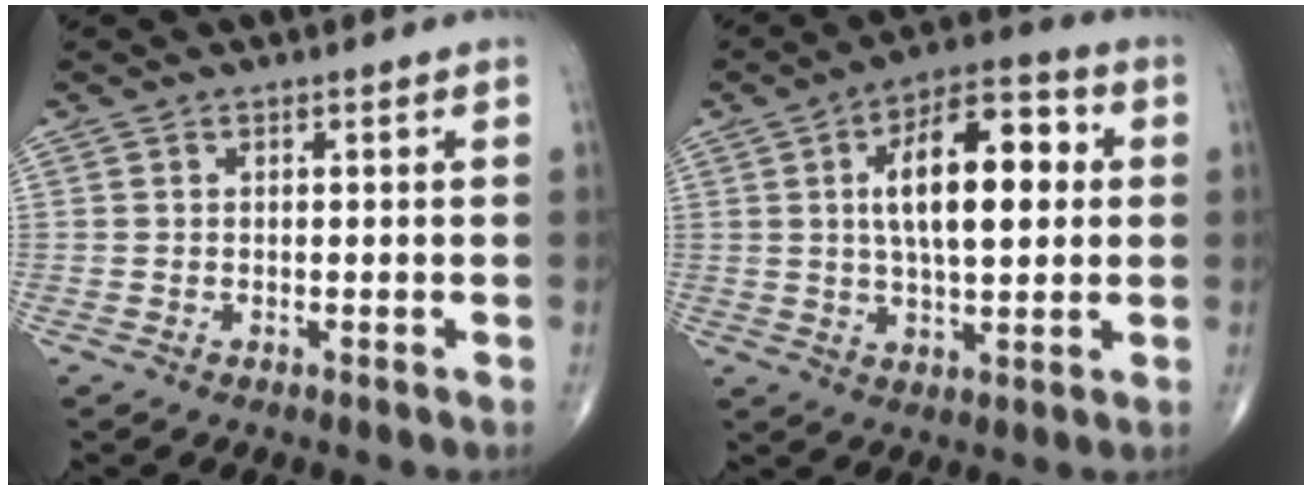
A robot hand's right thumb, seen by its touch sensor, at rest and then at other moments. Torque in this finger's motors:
{"motor_torque": [-0.01, 0.51, 0.85, -0.08, 0.12]}